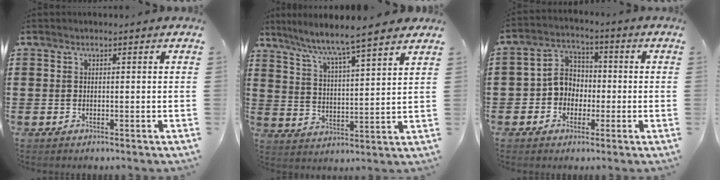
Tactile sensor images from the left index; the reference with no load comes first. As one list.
[{"total": 5.9, "force": [5.3, -0.6, 2.5], "torque": [-0.073, -0.036, 0.084]}, {"total": 5.7, "force": [-1.3, 5.0, 2.4], "torque": [-0.065, 0.016, -0.029]}]